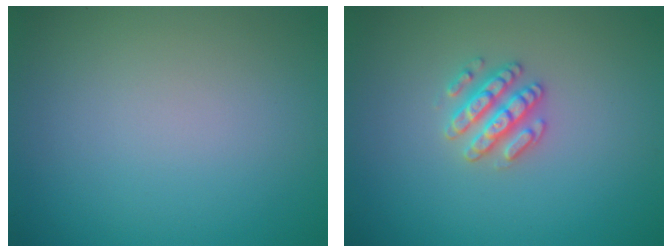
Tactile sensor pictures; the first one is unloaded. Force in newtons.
{"total": 2.6, "press": 2.6, "slide": 0.3}